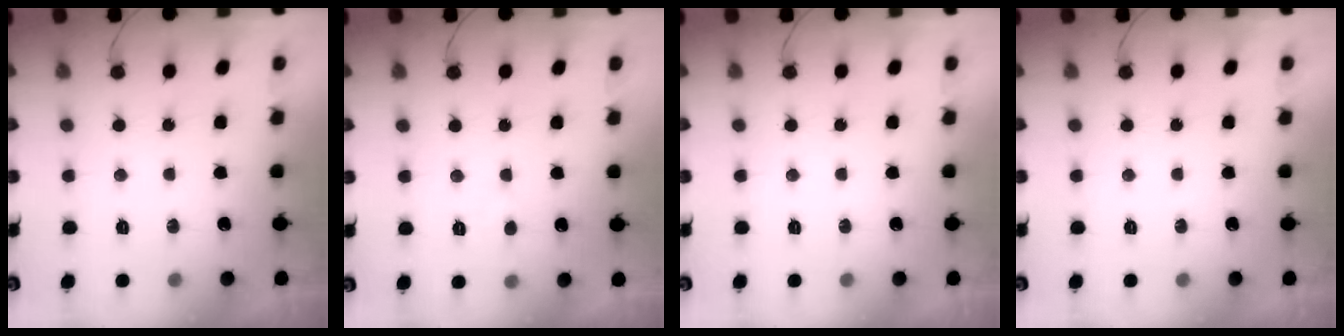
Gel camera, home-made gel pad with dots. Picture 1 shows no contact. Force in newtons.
{"total": 2.8, "press": 2.8, "slide": 0.3}
{"total": 0.0}
{"total": 0.0}